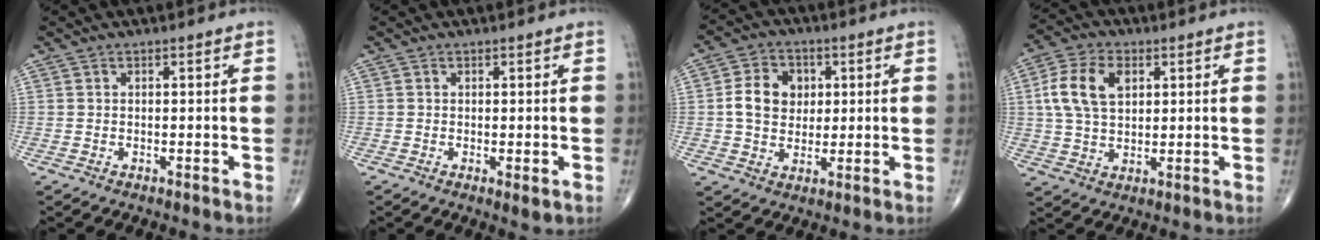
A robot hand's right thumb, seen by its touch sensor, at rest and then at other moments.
{"total": 1.6, "force": [-0.3, 0.5, 1.5], "torque": [-0.026, -0.006, -0.002]}
{"total": 8.8, "force": [1.3, 7.1, 5.1], "torque": [-0.062, 0.002, 0.019]}
{"total": 10.4, "force": [2.7, 6.6, 7.6], "torque": [-0.145, 0.007, 0.049]}